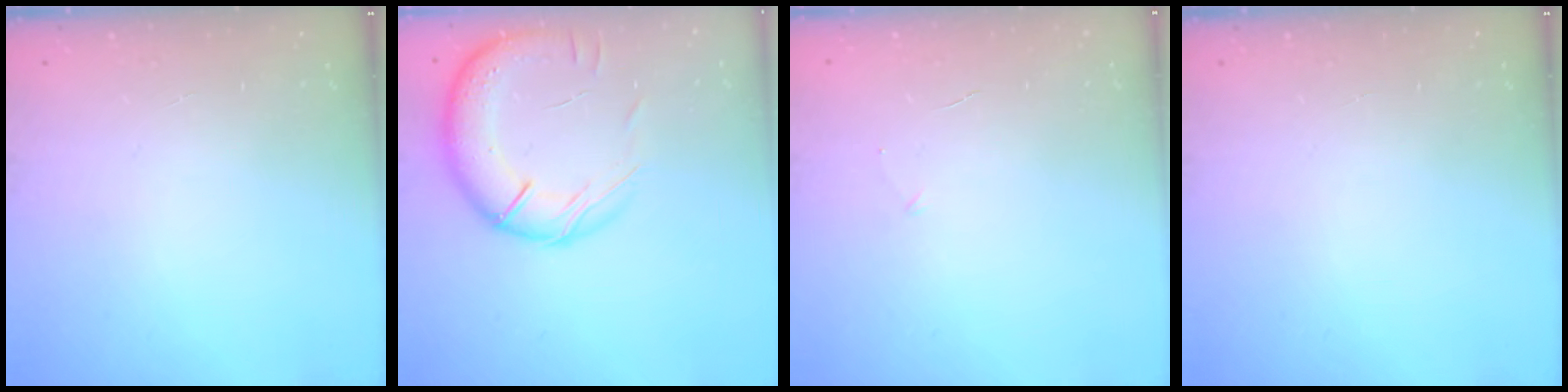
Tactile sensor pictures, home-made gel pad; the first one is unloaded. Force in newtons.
{"total": 18.0, "press": 17.5, "slide": 4.5}
{"total": 2.5, "press": 2.3, "slide": 0.8}
{"total": 0.0}